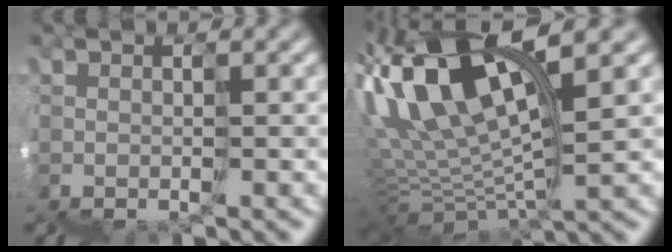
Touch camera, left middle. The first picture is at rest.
{"total": 8.2, "force": [5.7, 1.7, 5.6], "torque": [-0.156, 0.041, 0.100]}